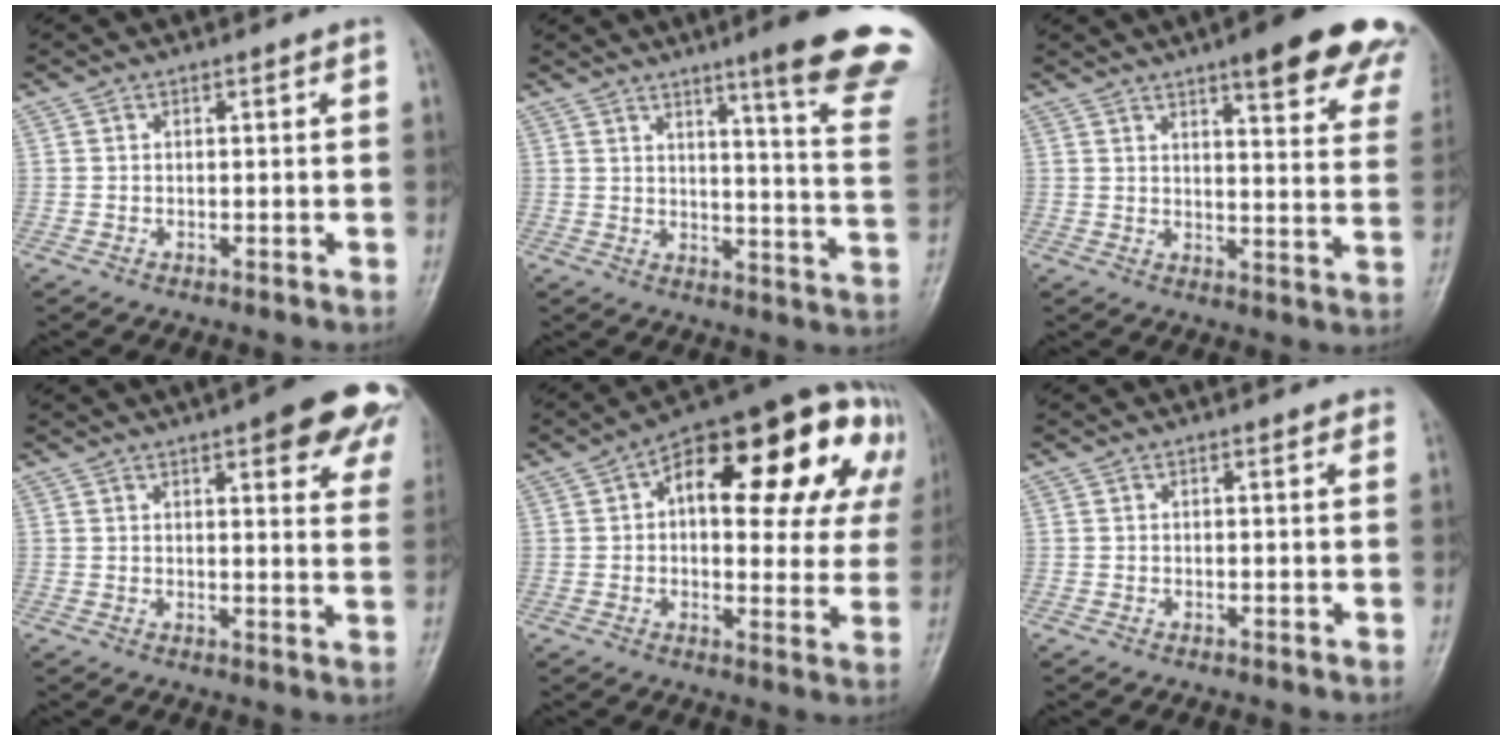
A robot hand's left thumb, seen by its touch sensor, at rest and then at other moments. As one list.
[{"total": 19.8, "force": [13.8, 1.2, 14.2], "torque": [-0.159, -0.087, 0.167]}, {"total": 19.9, "force": [13.7, 4.4, 13.7], "torque": [-0.140, -0.046, 0.158]}, {"total": 16.1, "force": [8.9, 4.7, 12.5], "torque": [-0.128, -0.022, 0.098]}, {"total": 25.5, "force": [8.3, 12.0, 21.0], "torque": [-0.246, 0.039, 0.107]}, {"total": 1.0, "force": [0.8, 0.4, 0.6], "torque": [-0.006, -0.001, 0.005]}]